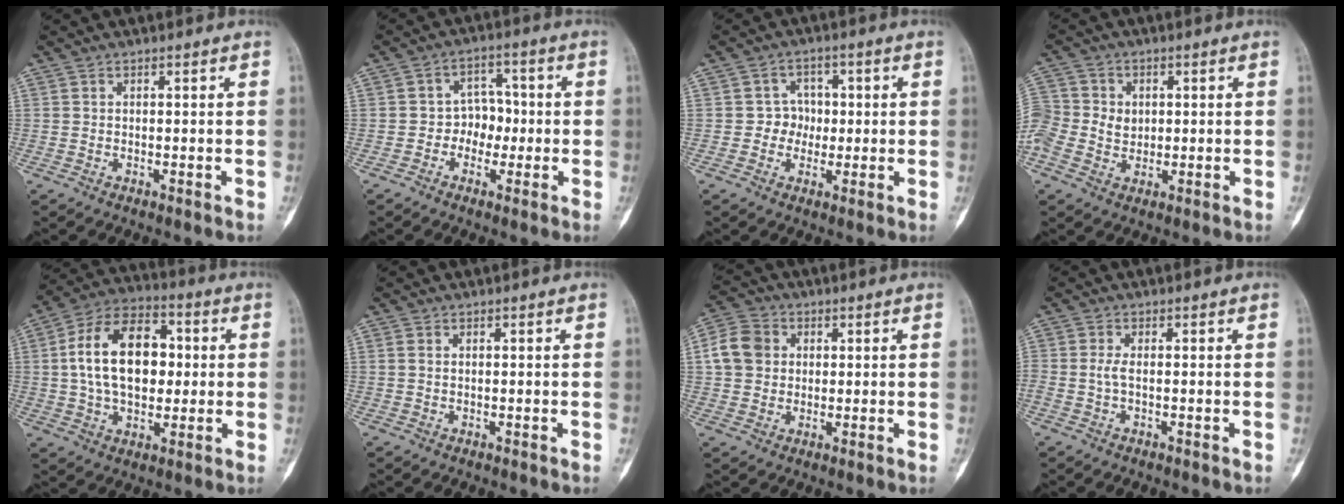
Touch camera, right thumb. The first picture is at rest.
{"total": 5.5, "force": [-1.2, 4.6, 2.8], "torque": [0.001, 0.020, -0.033]}
{"total": 4.7, "force": [-0.1, 4.4, 1.5], "torque": [0.019, 0.015, -0.009]}
{"total": 10.4, "force": [0.1, 9.3, 4.6], "torque": [-0.107, 0.020, 0.003]}
{"total": 17.5, "force": [1.6, 11.0, 13.4], "torque": [-0.207, 0.023, 0.023]}
{"total": 0.5, "force": [0.1, 0.4, 0.3], "torque": [-0.010, 0.000, 0.002]}
{"total": 7.8, "force": [1.2, 6.7, 3.8], "torque": [-0.061, 0.010, 0.014]}
{"total": 1.5, "force": [-0.3, 0.5, 1.4], "torque": [-0.035, -0.001, -0.011]}